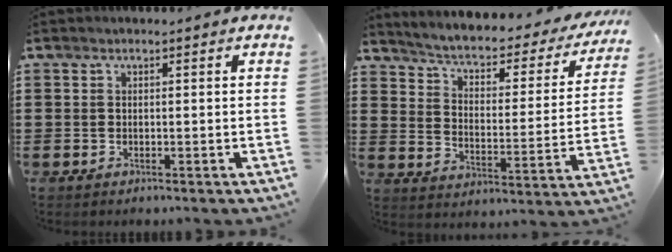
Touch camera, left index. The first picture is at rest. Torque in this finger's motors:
{"motor_torque": [1.15, -0.99, 0.64, 0.06]}